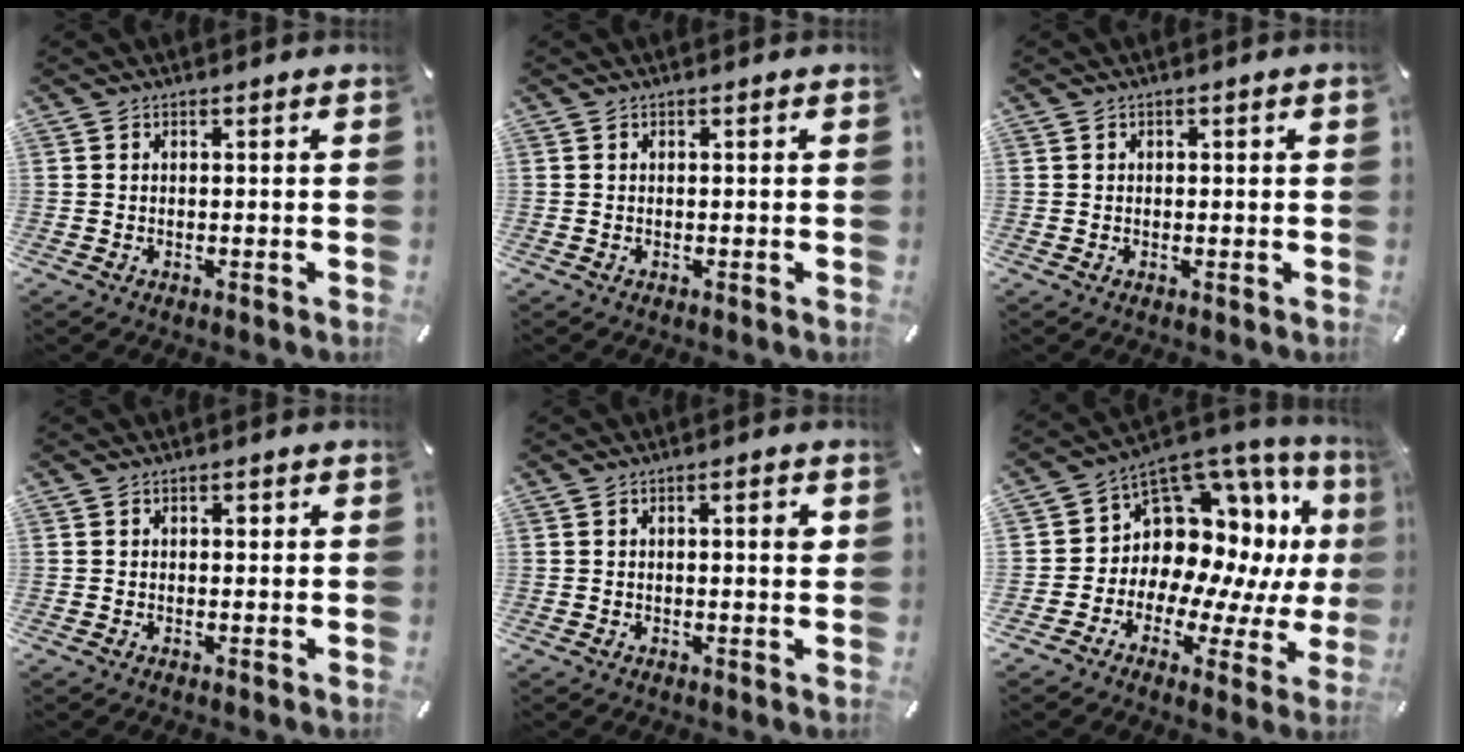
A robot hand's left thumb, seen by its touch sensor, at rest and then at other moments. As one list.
[{"total": 0.0}, {"total": 0.5, "force": [0.1, 0.3, 0.4], "torque": [-0.007, 0.001, 0.001]}, {"total": 1.1, "force": [0.2, 0.7, 0.8], "torque": [-0.008, 0.001, 0.001]}, {"total": 2.6, "force": [0.4, 0.6, 2.5], "torque": [-0.030, -0.003, 0.001]}, {"total": 13.0, "force": [4.8, 10.3, 6.4], "torque": [-0.102, -0.073, 0.096]}]